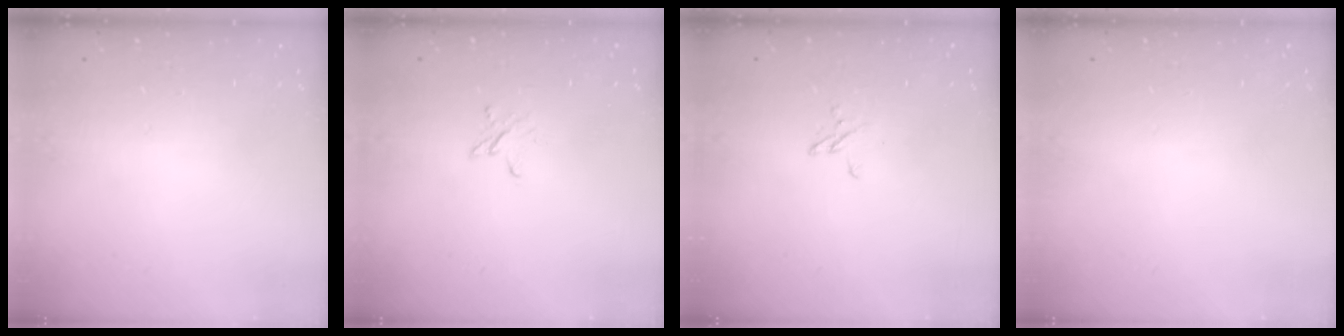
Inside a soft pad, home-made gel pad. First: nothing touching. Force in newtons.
{"total": 3.2, "press": 3.2, "slide": 0.3}
{"total": 2.9, "press": 2.9, "slide": 0.3}
{"total": 0.0}